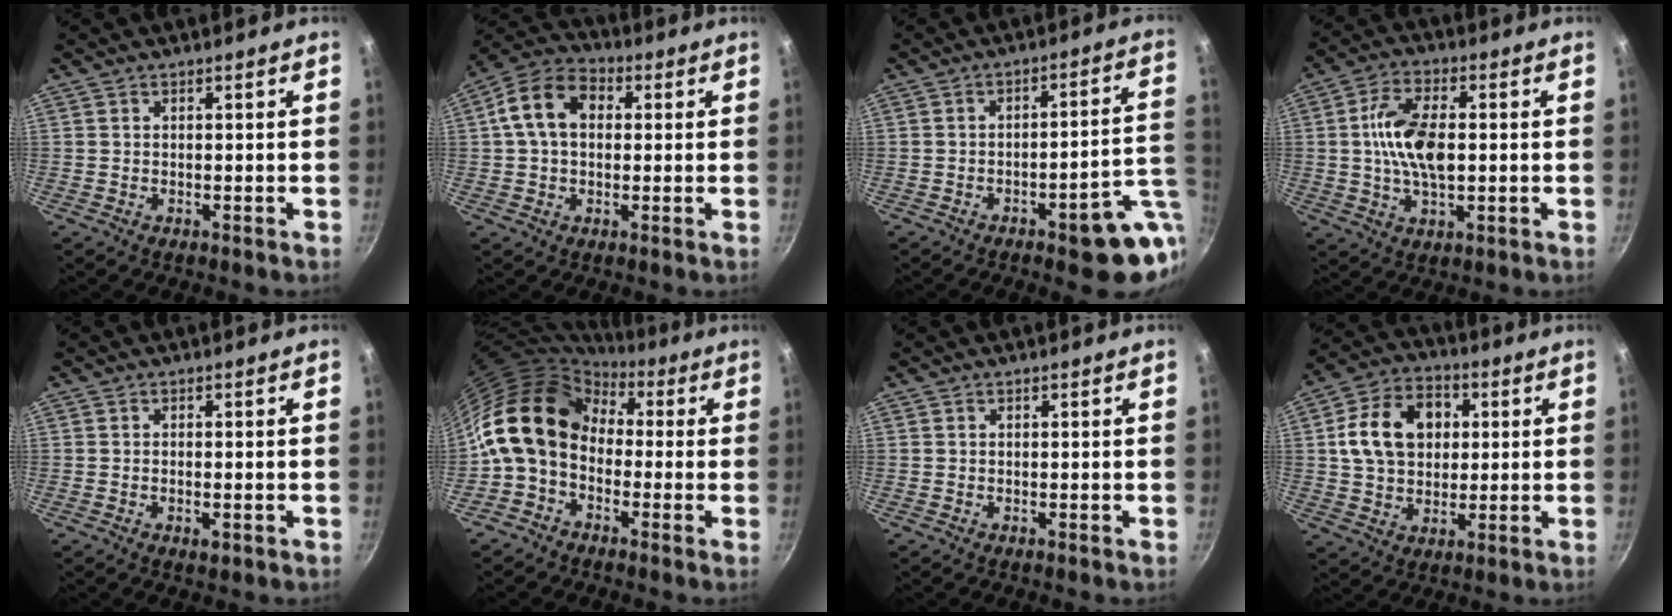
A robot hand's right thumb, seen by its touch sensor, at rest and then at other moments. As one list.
[{"total": 11.2, "force": [1.8, 8.1, 7.5], "torque": [-0.112, 0.025, 0.012]}, {"total": 12.7, "force": [-4.3, 3.9, 11.3], "torque": [-0.102, 0.030, -0.050]}, {"total": 11.5, "force": [0.5, 5.9, 9.8], "torque": [-0.178, 0.016, 0.005]}, {"total": 2.0, "force": [-0.7, 0.9, 1.7], "torque": [-0.032, -0.001, -0.012]}, {"total": 14.8, "force": [0.0, 11.3, 9.5], "torque": [-0.151, 0.040, -0.024]}, {"total": 0.0}, {"total": 14.9, "force": [2.9, 11.2, 9.4], "torque": [-0.136, 0.014, 0.041]}]